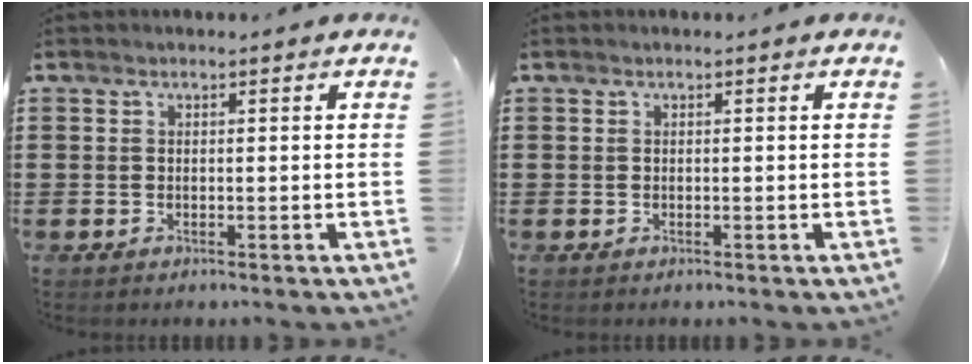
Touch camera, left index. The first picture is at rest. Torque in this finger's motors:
{"motor_torque": [0.00, 0.00, 0.00, -0.01]}